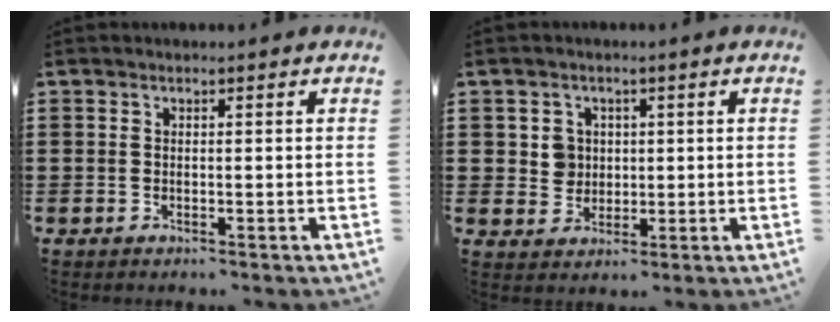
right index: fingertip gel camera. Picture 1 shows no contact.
{"total": 3.4, "force": [0.7, 3.2, 0.9], "torque": [-0.033, 0.010, 0.011]}